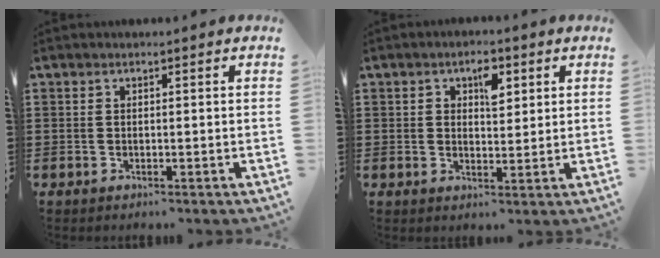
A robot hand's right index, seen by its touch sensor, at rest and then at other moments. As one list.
[{"total": 3.7, "force": [1.6, 1.9, 2.8], "torque": [-0.044, 0.005, 0.023]}]